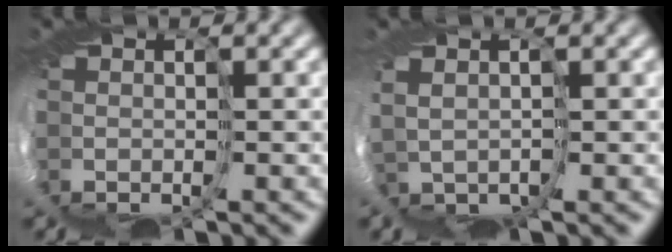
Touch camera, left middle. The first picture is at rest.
{"total": 1.7, "force": [1.7, 0.4, -0.1], "torque": [0.003, 0.010, 0.019]}